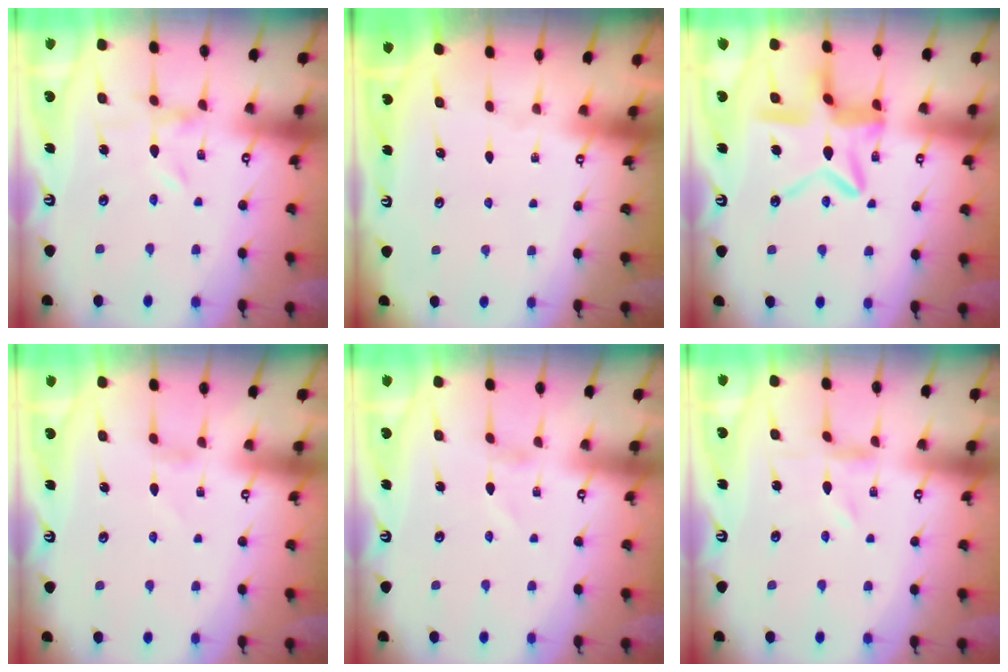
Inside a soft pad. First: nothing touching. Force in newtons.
{"total": 0.0}
{"total": 14.2, "press": 14.1, "slide": 1.3}
{"total": 0.7, "press": 0.7, "slide": 0.1}
{"total": 1.2, "press": 1.2, "slide": 0.1}
{"total": 0.0}